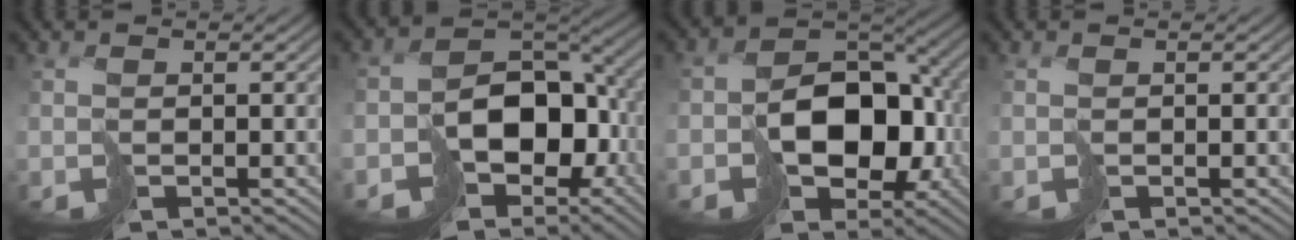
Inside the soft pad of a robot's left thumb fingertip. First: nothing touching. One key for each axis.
{"total": 10.6, "fx": -3.8, "fy": 7.6, "fz": 6.4, "tx": -0.080, "ty": -0.022, "tz": -0.066}
{"total": 11.0, "fx": -2.4, "fy": 8.0, "fz": 7.2, "tx": -0.094, "ty": -0.015, "tz": -0.037}
{"total": 0.0}